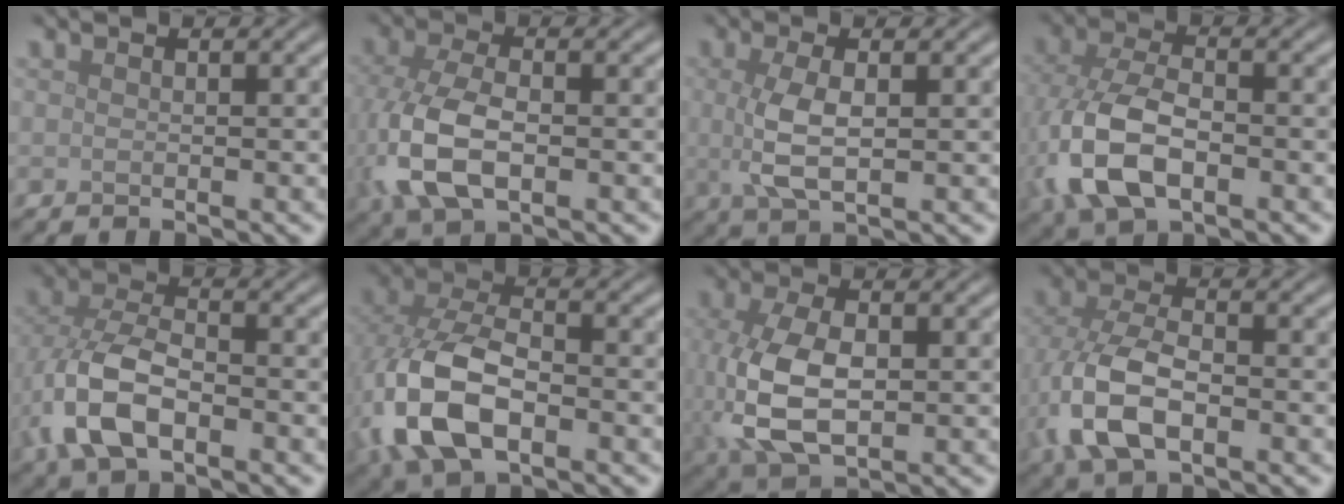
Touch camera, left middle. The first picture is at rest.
{"total": 7.6, "force": [-1.3, 4.1, 6.2], "torque": [-0.157, -0.007, -0.025]}
{"total": 3.9, "force": [0.2, 1.4, 3.7], "torque": [-0.085, -0.001, 0.006]}
{"total": 8.7, "force": [-2.5, 4.9, 6.8], "torque": [-0.168, -0.009, -0.058]}
{"total": 6.9, "force": [-2.4, 3.8, 5.3], "torque": [-0.124, -0.002, -0.053]}
{"total": 9.7, "force": [-2.7, 5.6, 7.4], "torque": [-0.180, -0.009, -0.060]}
{"total": 8.0, "force": [-0.6, 4.6, 6.5], "torque": [-0.162, -0.016, 0.000]}
{"total": 7.7, "force": [-2.3, 4.2, 6.1], "torque": [-0.149, -0.006, -0.052]}